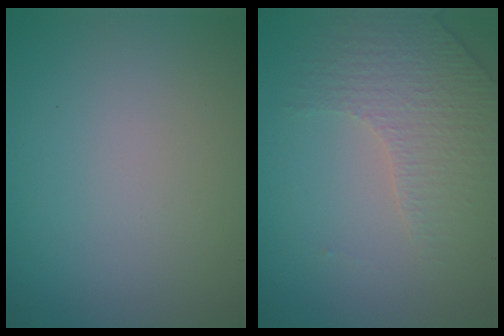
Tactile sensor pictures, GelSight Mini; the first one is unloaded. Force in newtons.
{"total": 4.3, "press": 2.9, "slide": 3.2}